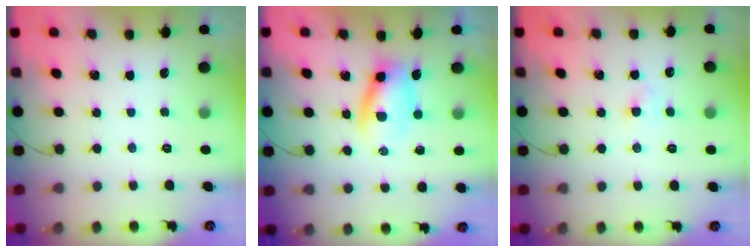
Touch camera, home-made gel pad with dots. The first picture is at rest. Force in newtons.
{"total": 5.2, "press": 5.1, "slide": 1.1}
{"total": 2.8, "press": 2.6, "slide": 0.9}